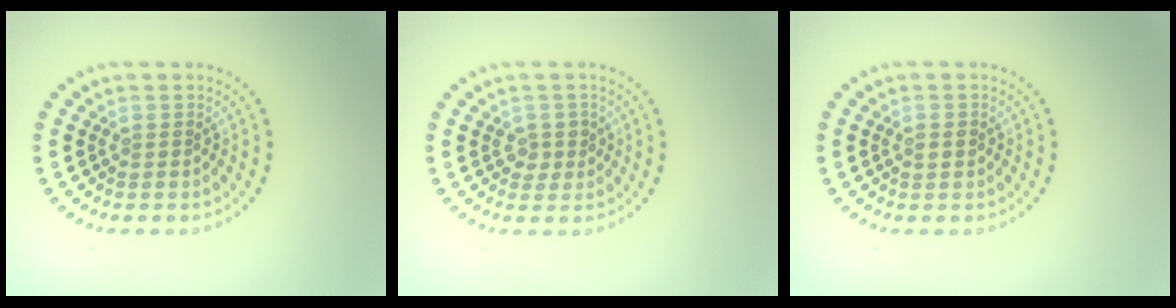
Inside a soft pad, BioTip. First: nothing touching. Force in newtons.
{"total": 1.4, "press": 1.3, "slide": 0.7}
{"total": 1.2, "press": 1.2, "slide": 0.1}